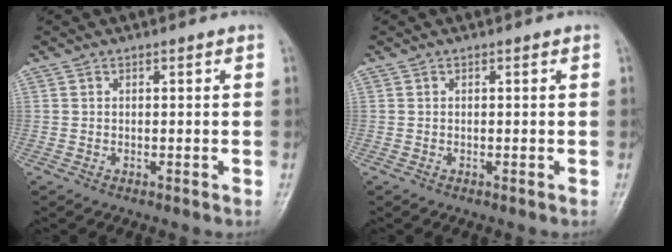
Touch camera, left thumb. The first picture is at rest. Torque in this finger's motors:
{"motor_torque": [0.00, 0.00, -0.08, -0.03, 0.00]}